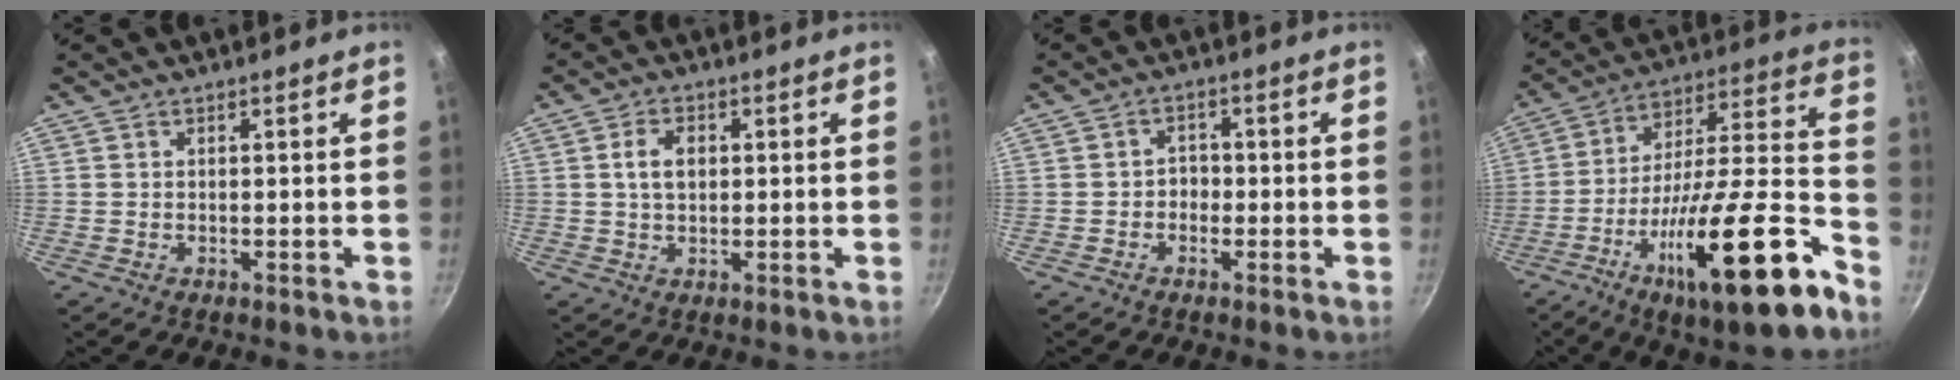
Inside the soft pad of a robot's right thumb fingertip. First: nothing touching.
{"total": 4.6, "force": [0.7, 3.1, 3.3], "torque": [-0.046, 0.004, 0.012]}
{"total": 2.4, "force": [-0.8, 2.0, 1.0], "torque": [0.005, 0.011, -0.017]}
{"total": 26.2, "force": [-13.6, 6.4, 21.5], "torque": [-0.295, 0.069, -0.227]}